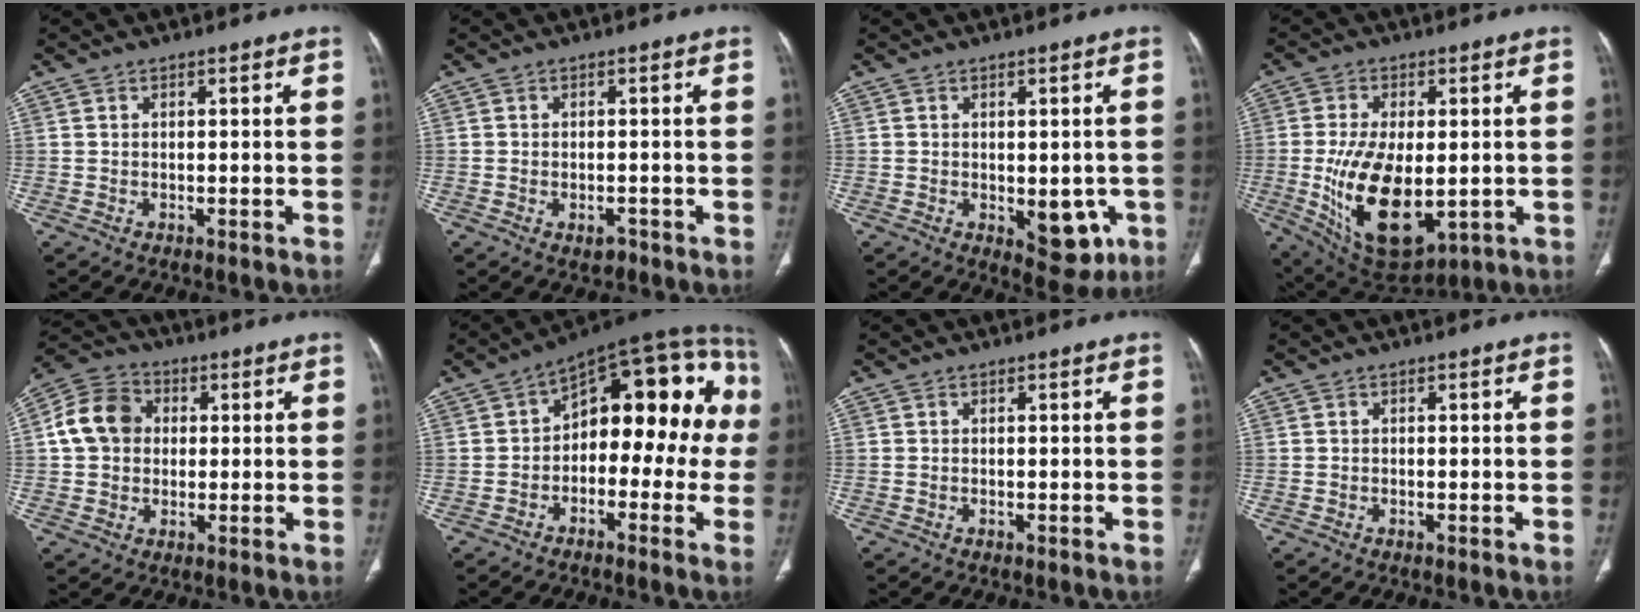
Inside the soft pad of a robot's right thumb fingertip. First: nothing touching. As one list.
[{"total": 1.9, "force": [-1.0, 1.1, 1.1], "torque": [-0.012, 0.007, -0.009]}, {"total": 8.0, "force": [-2.1, 4.6, 6.1], "torque": [-0.040, -0.006, -0.017]}, {"total": 17.6, "force": [-2.5, 9.2, 14.7], "torque": [-0.262, -0.021, -0.016]}, {"total": 10.1, "force": [1.3, 8.5, 5.3], "torque": [-0.086, 0.019, 0.012]}, {"total": 19.4, "force": [0.1, 11.0, 16.0], "torque": [-0.159, 0.052, -0.013]}, {"total": 0.0}, {"total": 0.0}]